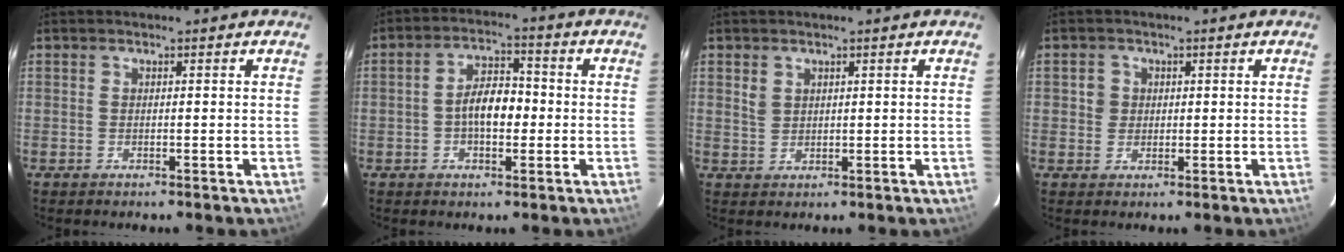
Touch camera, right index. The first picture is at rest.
{"total": 6.8, "force": [-1.0, 3.6, 5.7], "torque": [-0.103, 0.016, -0.016]}
{"total": 2.4, "force": [1.1, 1.9, 0.9], "torque": [-0.013, 0.004, 0.024]}
{"total": 2.7, "force": [0.4, 2.7, 0.4], "torque": [0.000, 0.011, 0.004]}